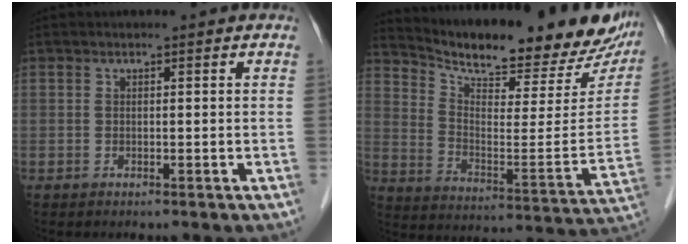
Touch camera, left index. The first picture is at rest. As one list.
[{"total": 26.0, "force": [23.3, 5.3, 10.2], "torque": [-0.162, -0.068, 0.309]}]